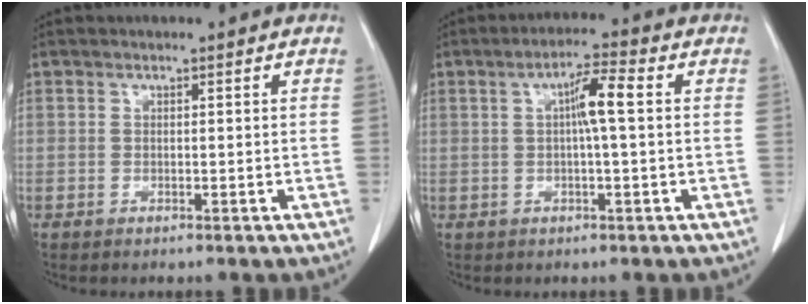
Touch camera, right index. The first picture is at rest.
{"total": 5.3, "force": [0.8, 0.2, 5.2], "torque": [-0.089, 0.011, 0.011]}